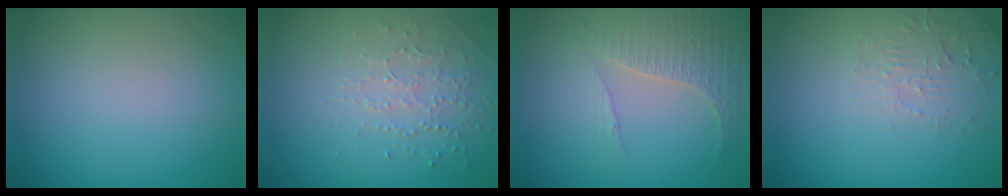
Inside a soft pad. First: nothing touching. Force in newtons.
{"total": 1.5, "press": 1.2, "slide": 0.9}
{"total": 4.2, "press": 3.0, "slide": 2.9}
{"total": 2.4, "press": 2.3, "slide": 0.6}